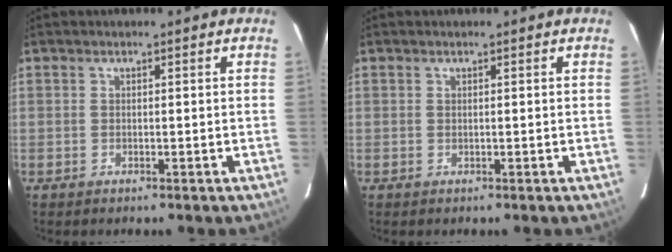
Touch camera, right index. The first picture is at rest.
{"total": 0.0}